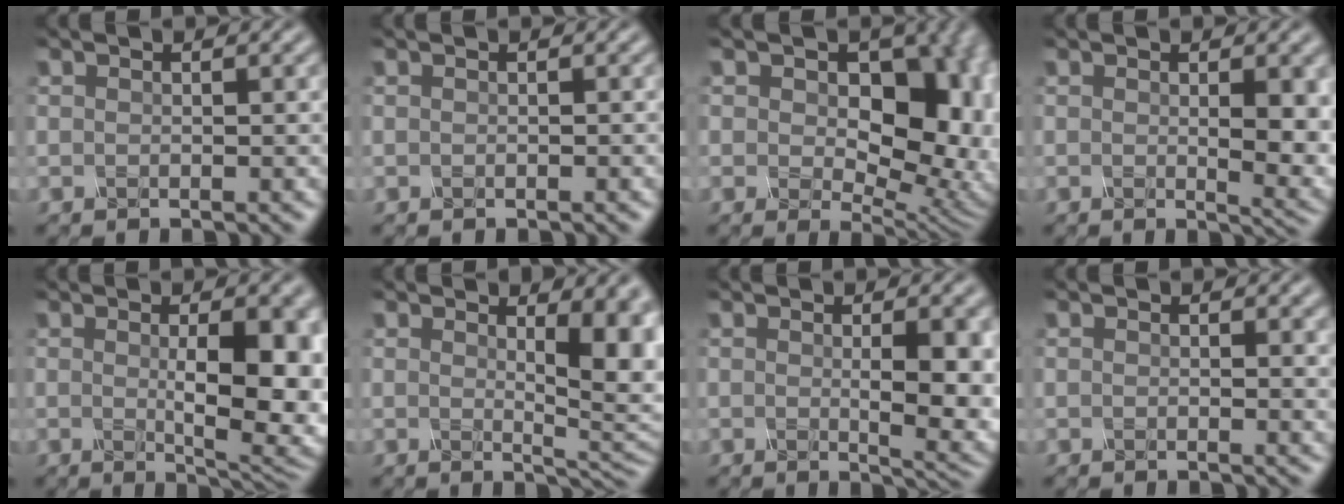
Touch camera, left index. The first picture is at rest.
{"total": 0.0}
{"total": 11.6, "force": [1.1, 7.7, 8.6], "torque": [-0.110, -0.014, 0.026]}
{"total": 5.1, "force": [0.5, 1.4, 4.9], "torque": [-0.059, -0.010, 0.016]}
{"total": 8.0, "force": [0.0, 2.0, 7.7], "torque": [-0.108, -0.006, 0.007]}
{"total": 7.2, "force": [1.6, 2.6, 6.5], "torque": [-0.067, -0.008, 0.027]}
{"total": 6.4, "force": [0.2, 1.6, 6.2], "torque": [-0.079, -0.008, 0.010]}
{"total": 1.1, "force": [0.6, 0.4, 0.7], "torque": [-0.003, -0.001, 0.009]}